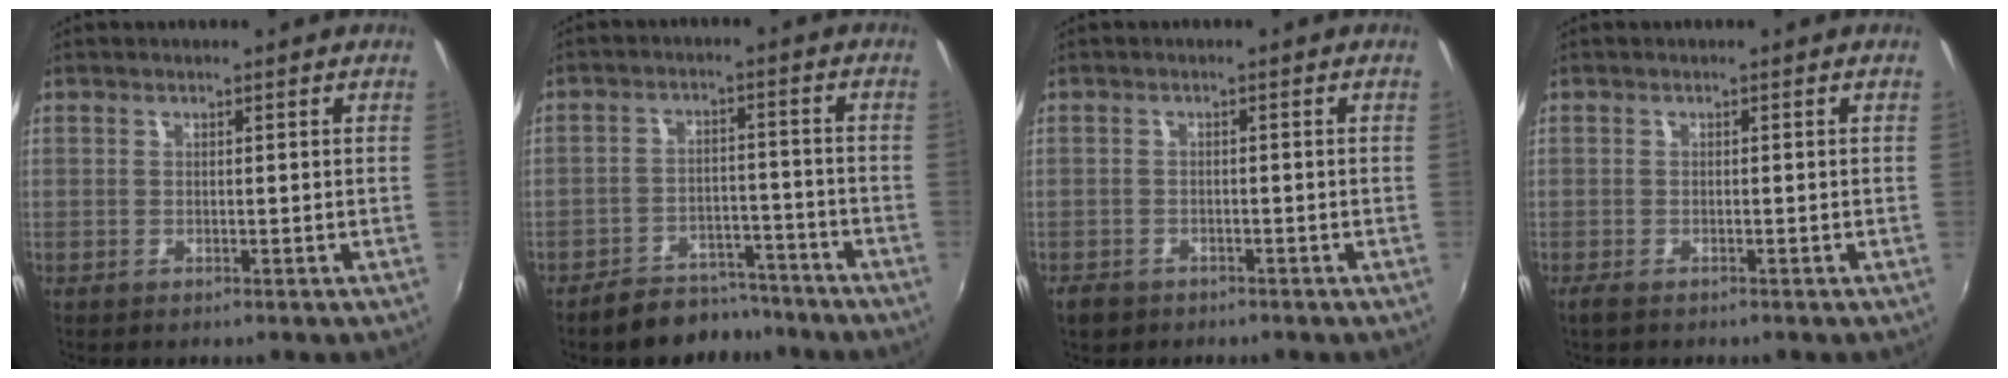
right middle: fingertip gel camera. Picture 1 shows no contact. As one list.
[{"total": 9.3, "force": [-8.2, 3.7, 2.4], "torque": [-0.058, 0.014, -0.109]}, {"total": 3.1, "force": [-2.2, 1.9, 1.0], "torque": [-0.031, -0.005, -0.037]}, {"total": 1.6, "force": [-1.2, 0.5, 0.9], "torque": [-0.019, -0.006, -0.023]}]